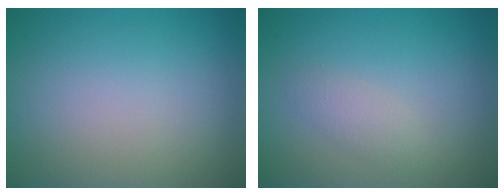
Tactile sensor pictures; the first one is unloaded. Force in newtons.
{"total": 1.4, "press": 1.4, "slide": 0.1}